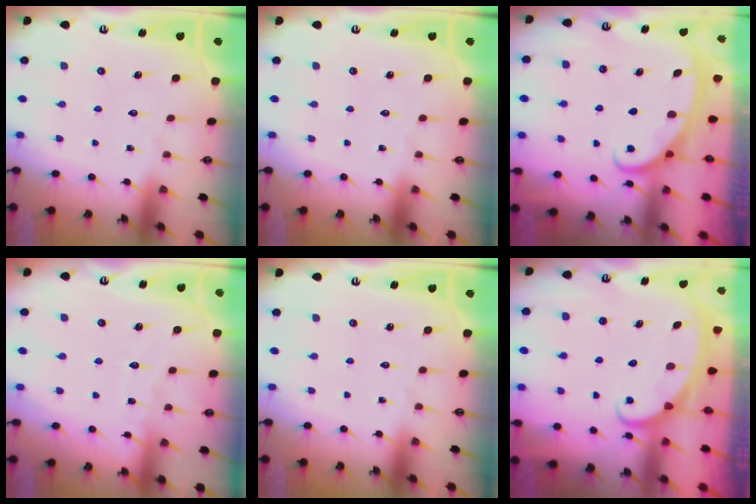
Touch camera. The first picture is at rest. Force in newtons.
{"total": 0.0}
{"total": 2.8, "press": 2.8, "slide": 0.4}
{"total": 4.8, "press": 4.8, "slide": 0.5}
{"total": 0.0}
{"total": 2.6, "press": 2.5, "slide": 0.3}